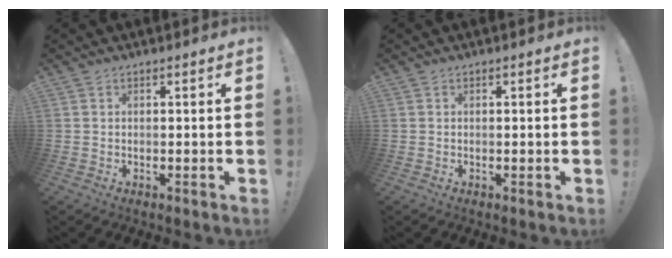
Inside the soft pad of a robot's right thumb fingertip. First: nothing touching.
{"total": 0.6, "force": [-0.1, -0.3, 0.5], "torque": [-0.004, -0.004, -0.003]}